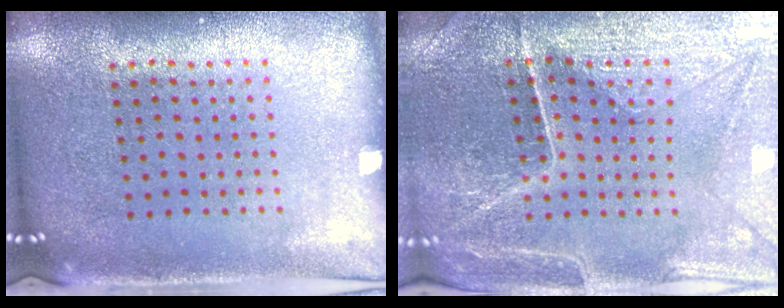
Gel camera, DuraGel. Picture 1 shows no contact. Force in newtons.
{"total": 3.5, "press": 3.5, "slide": 0.2}